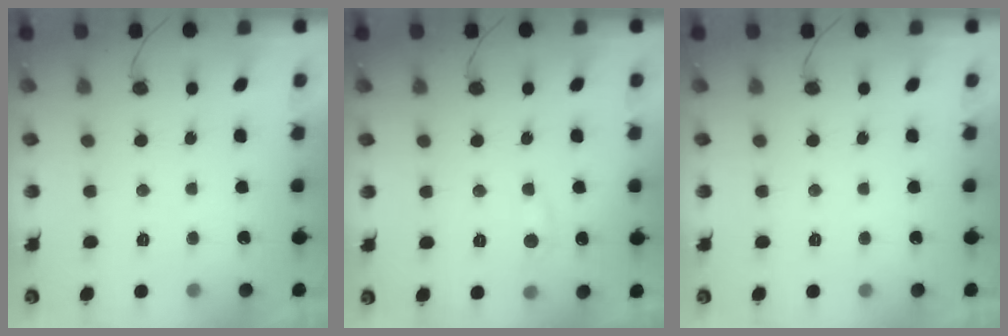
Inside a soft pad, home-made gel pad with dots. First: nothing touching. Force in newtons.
{"total": 4.3, "press": 4.3, "slide": 0.6}
{"total": 0.0}